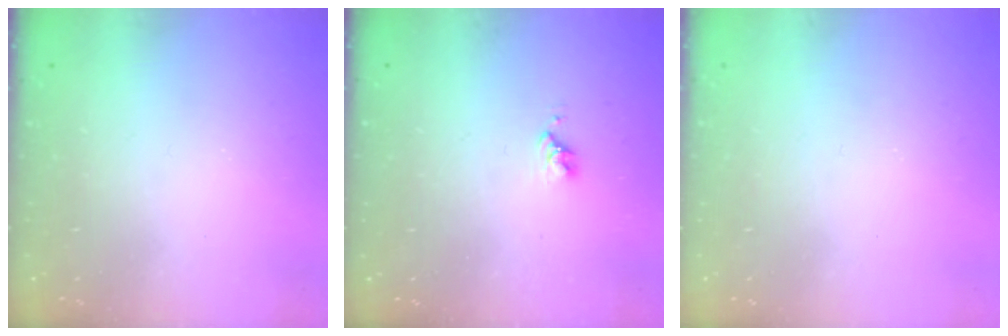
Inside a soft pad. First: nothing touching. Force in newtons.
{"total": 2.8, "press": 2.8, "slide": 0.3}
{"total": 0.5, "press": 0.5, "slide": 0.1}